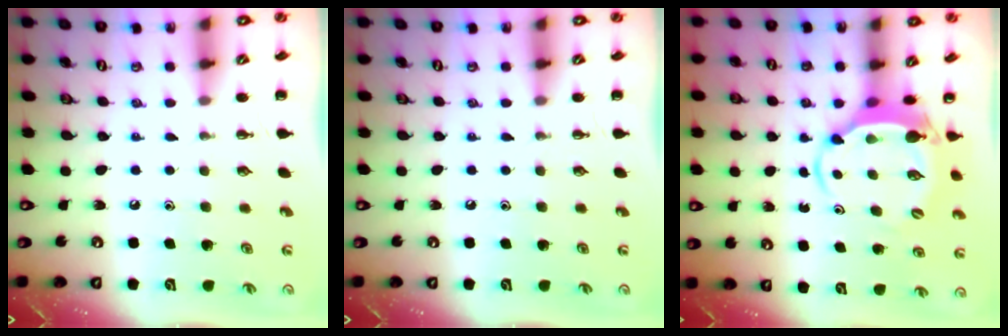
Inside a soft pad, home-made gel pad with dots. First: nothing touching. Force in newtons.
{"total": 0.0}
{"total": 5.5, "press": 5.4, "slide": 1.0}